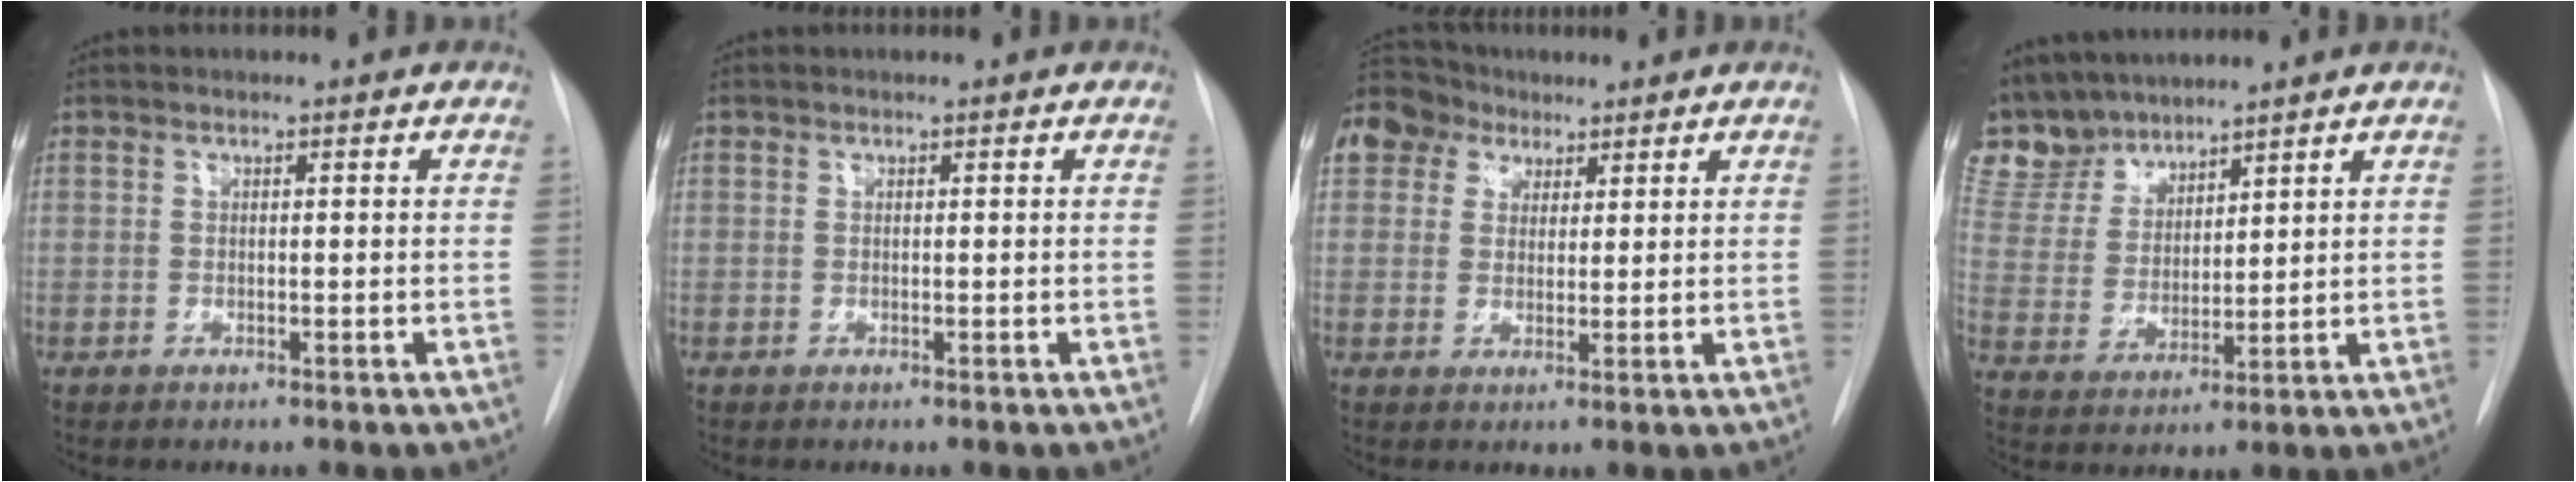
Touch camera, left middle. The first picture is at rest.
{"total": 0.0}
{"total": 9.4, "force": [6.2, 6.7, 2.2], "torque": [-0.053, 0.043, 0.120]}
{"total": 10.4, "force": [9.5, 3.5, 2.0], "torque": [-0.055, 0.013, 0.205]}